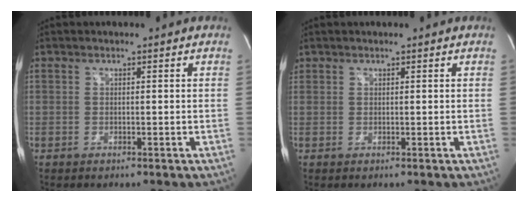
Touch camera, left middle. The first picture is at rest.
{"total": 0.6, "force": [0.4, 0.3, 0.0], "torque": [0.000, 0.006, 0.008]}